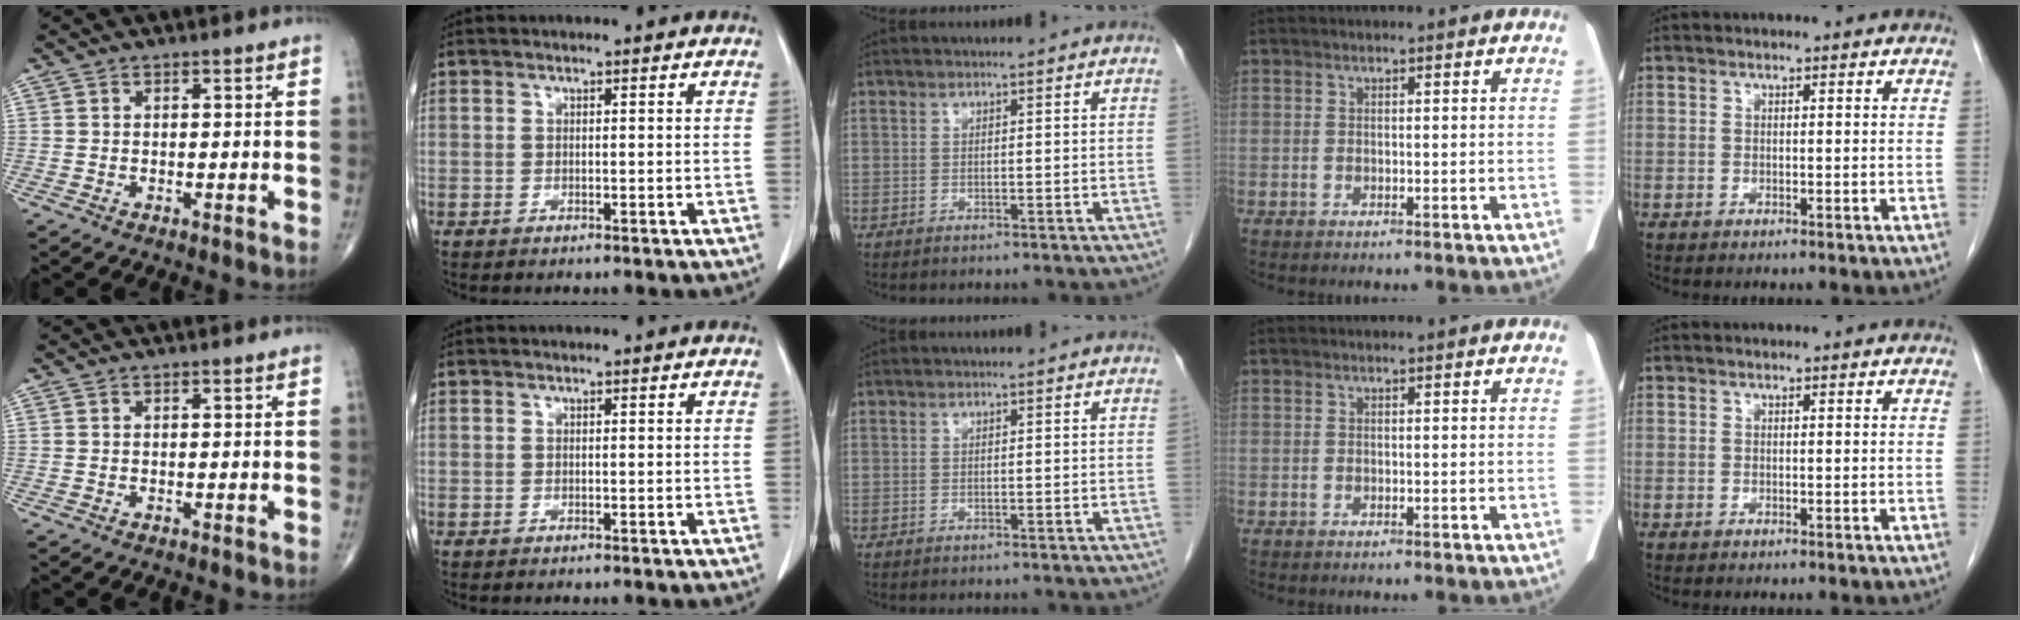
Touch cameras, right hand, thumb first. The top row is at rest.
{}